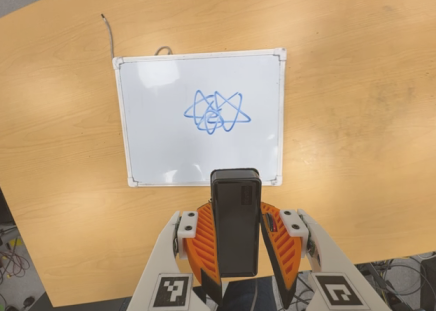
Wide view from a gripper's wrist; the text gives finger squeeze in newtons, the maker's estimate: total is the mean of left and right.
{"total": 6.2, "left": 5.8, "right": 6.6}